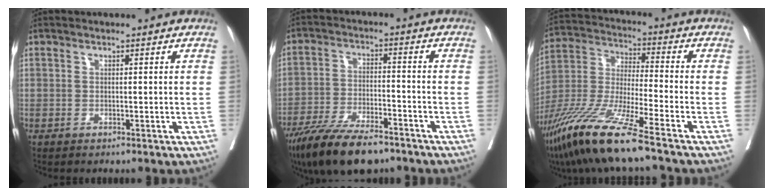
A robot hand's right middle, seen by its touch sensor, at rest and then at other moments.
{"total": 13.1, "force": [-10.1, 3.6, 7.6], "torque": [-0.137, -0.023, -0.176]}
{"total": 15.7, "force": [-10.9, -0.2, 11.3], "torque": [-0.246, -0.042, -0.210]}